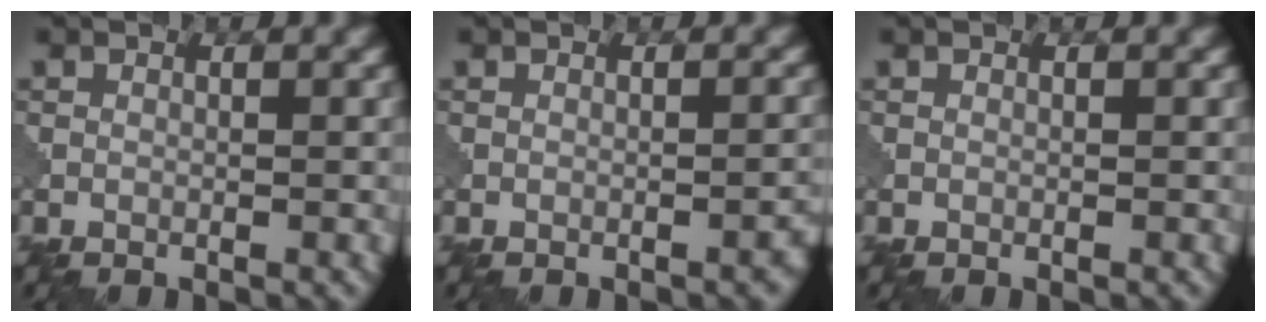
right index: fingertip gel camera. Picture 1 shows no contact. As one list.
[{"total": 1.4, "force": [-0.6, 0.4, 1.2], "torque": [-0.010, 0.004, -0.010]}, {"total": 0.0}]